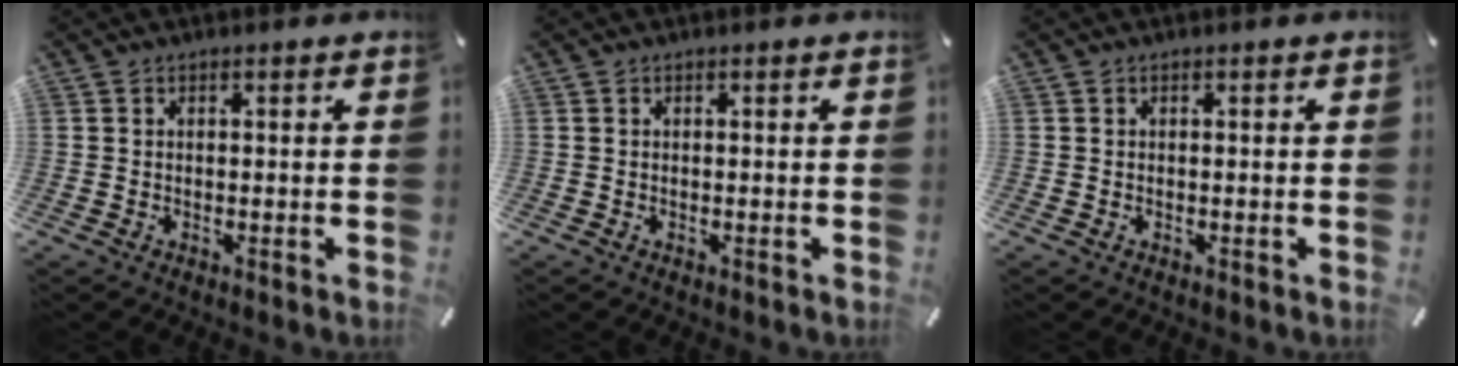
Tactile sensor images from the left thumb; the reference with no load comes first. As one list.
[{"total": 0.0}, {"total": 0.0}]